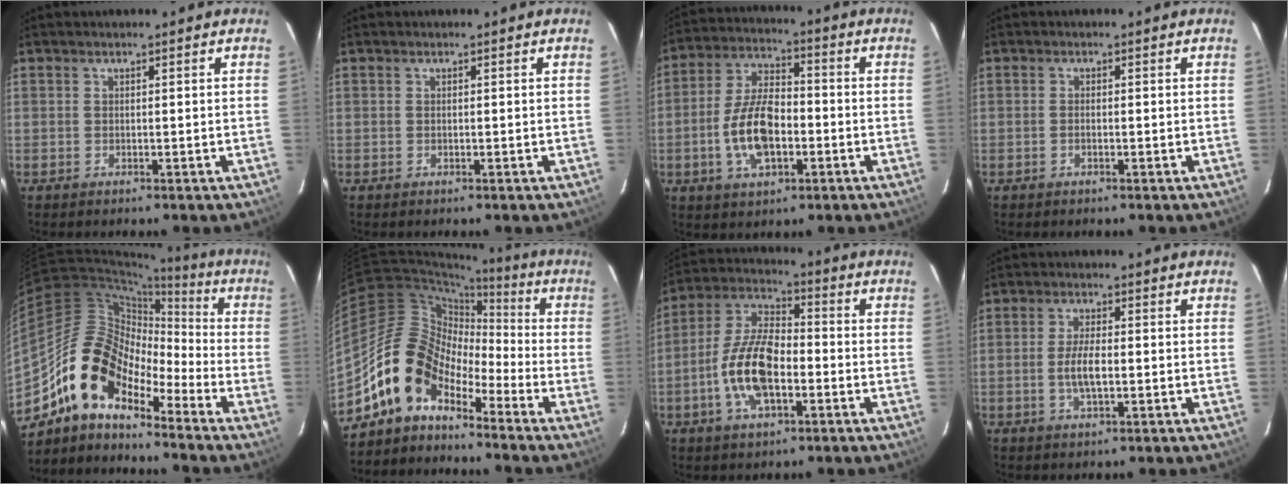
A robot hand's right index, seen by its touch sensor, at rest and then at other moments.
{"total": 0.0}
{"total": 12.1, "force": [-3.2, 6.0, 10.1], "torque": [-0.206, 0.011, -0.054]}
{"total": 0.9, "force": [-0.3, 0.4, 0.7], "torque": [-0.016, 0.002, -0.006]}
{"total": 12.8, "force": [-9.5, 5.9, 6.2], "torque": [-0.103, 0.024, -0.193]}
{"total": 11.3, "force": [-8.1, 6.5, 4.5], "torque": [-0.076, 0.034, -0.163]}
{"total": 13.6, "force": [-3.8, 6.3, 11.4], "torque": [-0.241, 0.007, -0.074]}
{"total": 4.9, "force": [-0.9, 1.7, 4.6], "torque": [-0.091, -0.002, -0.014]}